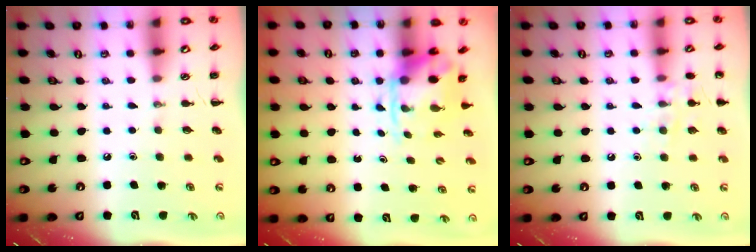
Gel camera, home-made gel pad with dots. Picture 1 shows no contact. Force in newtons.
{"total": 3.6, "press": 3.5, "slide": 0.8}
{"total": 8.5, "press": 8.4, "slide": 1.4}